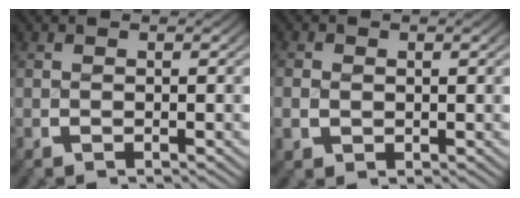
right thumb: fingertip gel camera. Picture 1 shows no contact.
{"total": 1.5, "force": [0.1, 1.3, 0.7], "torque": [-0.017, 0.000, 0.006]}